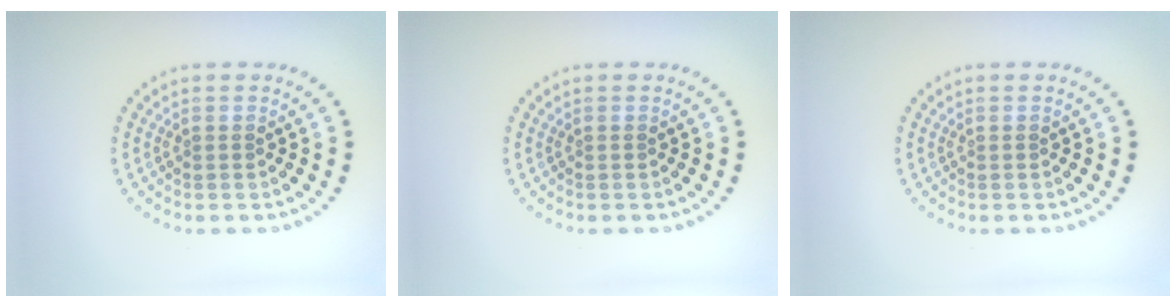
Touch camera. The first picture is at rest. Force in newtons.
{"total": 0.0}
{"total": 0.0}